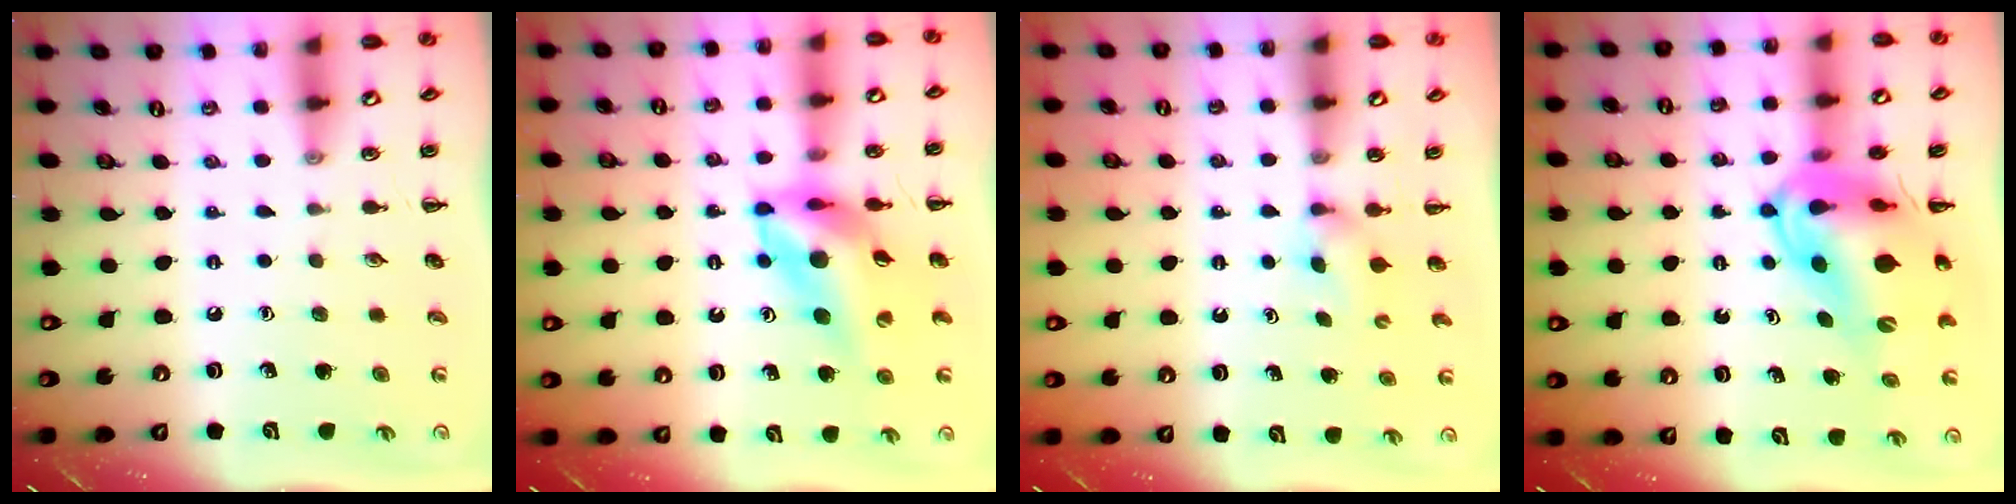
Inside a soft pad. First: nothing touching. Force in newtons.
{"total": 13.2, "press": 12.5, "slide": 4.3}
{"total": 2.4, "press": 2.3, "slide": 0.9}
{"total": 14.4, "press": 13.7, "slide": 4.3}